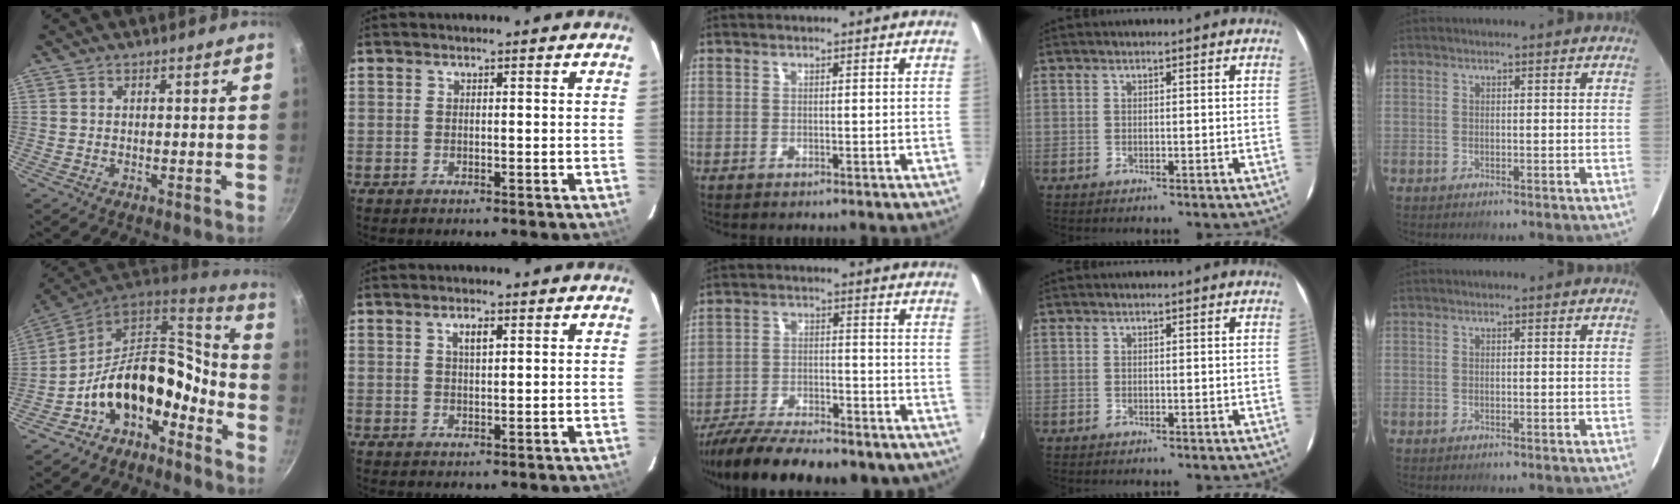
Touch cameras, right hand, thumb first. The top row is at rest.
{"thumb": {"total": 16.5, "force": [-6.7, 10.5, 10.8], "torque": [-0.141, 0.084, -0.129]}, "index": {"total": 2.4, "force": [1.1, 0.9, 1.9], "torque": [-0.034, 0.005, 0.018]}, "middle": {"total": 23.7, "force": [-19.5, 6.8, 11.7], "torque": [-0.223, -0.038, -0.278]}}